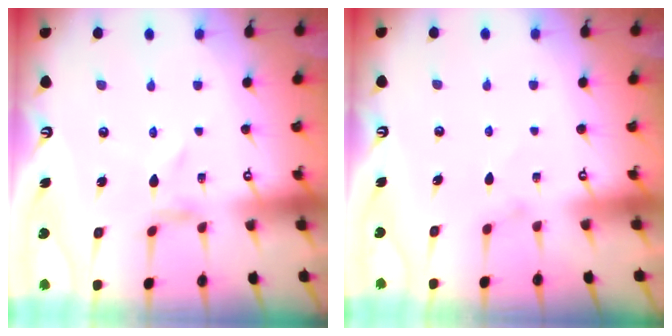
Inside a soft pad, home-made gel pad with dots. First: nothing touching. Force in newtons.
{"total": 1.4, "press": 1.3, "slide": 0.3}